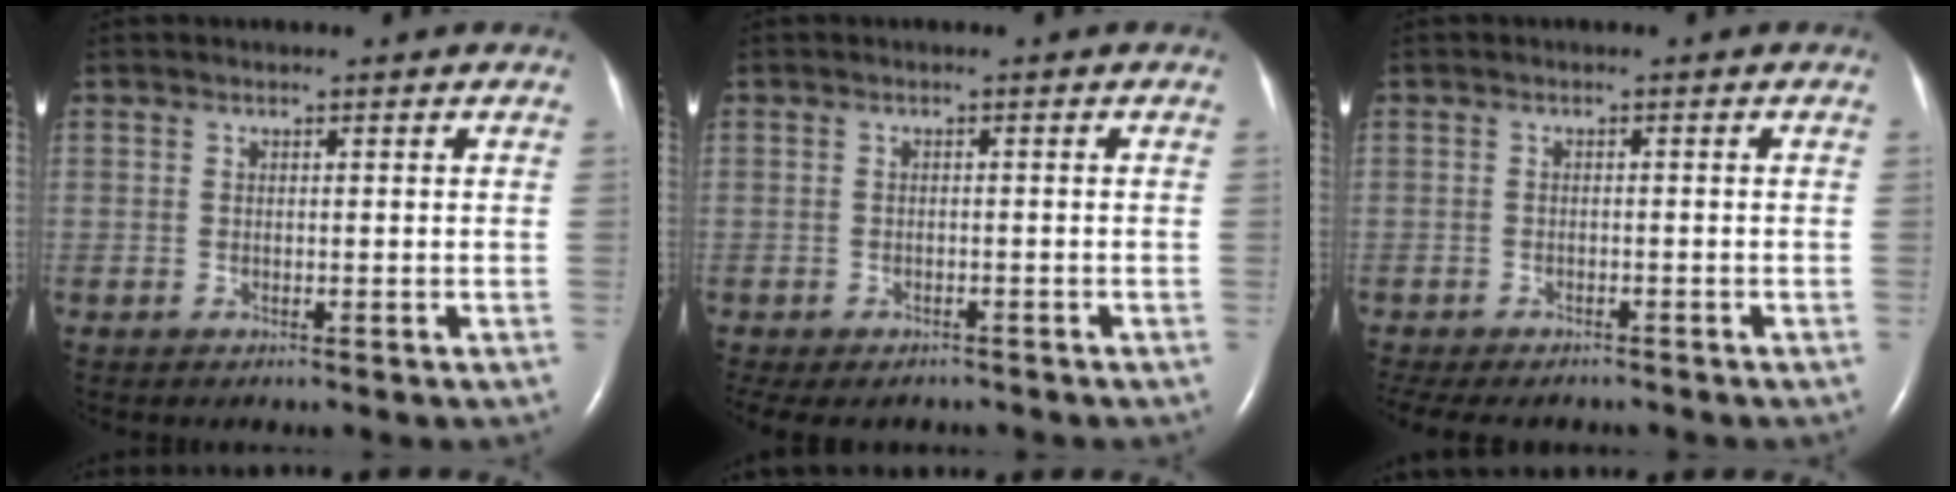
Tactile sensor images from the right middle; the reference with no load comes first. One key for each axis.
{"total": 7.7, "fx": -6.3, "fy": 3.6, "fz": 2.5, "tx": -0.047, "ty": -0.007, "tz": -0.079}
{"total": 10.1, "fx": -8.4, "fy": 3.7, "fz": 4.1, "tx": -0.085, "ty": -0.009, "tz": -0.110}